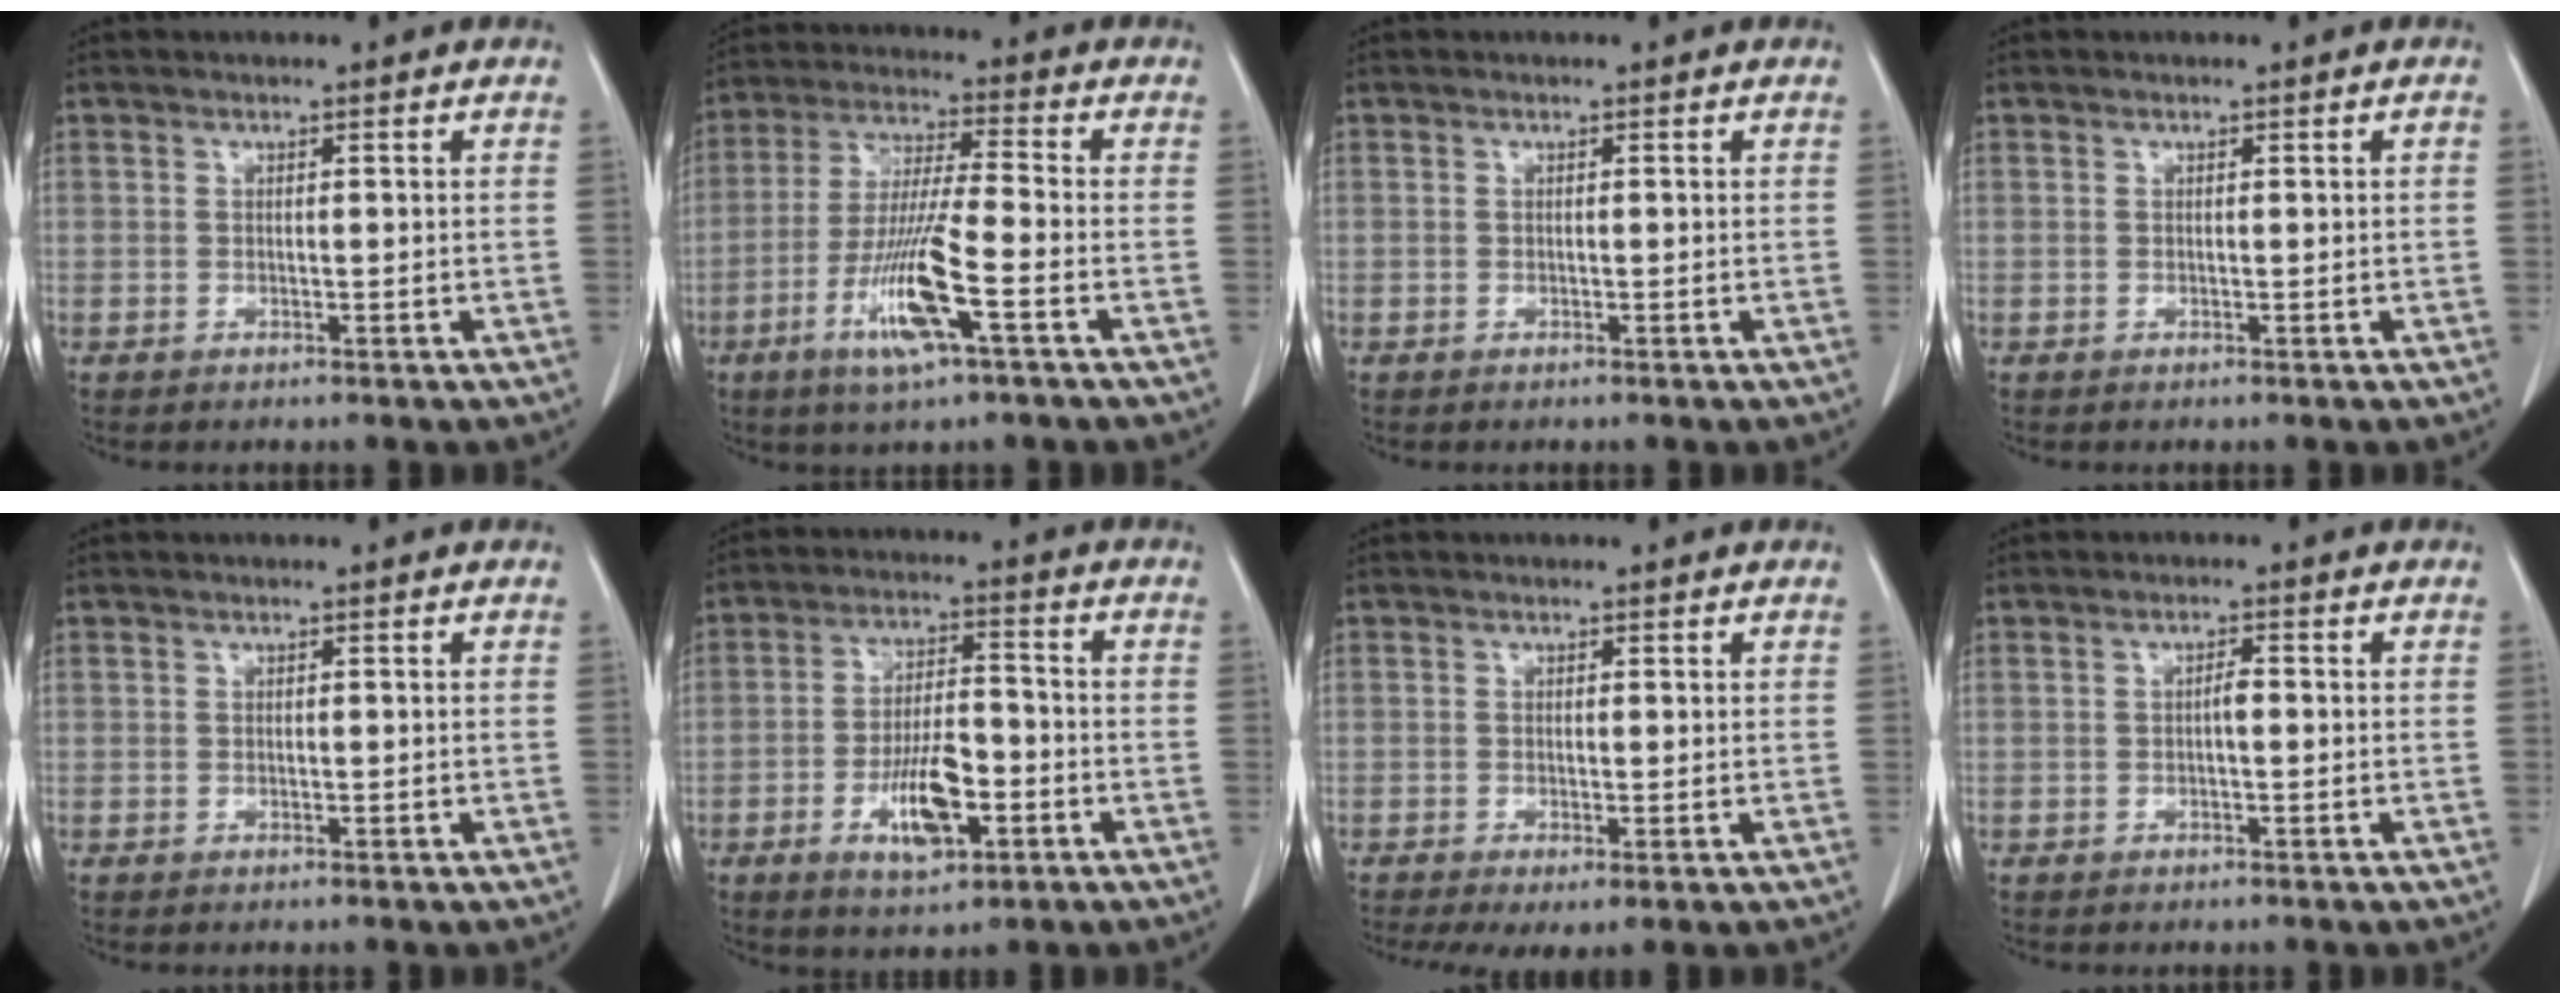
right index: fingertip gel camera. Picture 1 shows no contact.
{"total": 11.9, "force": [-4.8, 0.3, 10.9], "torque": [-0.219, -0.017, -0.090]}
{"total": 0.0}
{"total": 0.0}
{"total": 0.0}
{"total": 9.5, "force": [-3.5, 3.4, 8.2], "torque": [-0.154, 0.002, -0.055]}
{"total": 3.7, "force": [-1.5, 1.3, 3.1], "torque": [-0.055, -0.014, -0.022]}
{"total": 1.4, "force": [-0.1, 0.3, 1.4], "torque": [-0.027, 0.003, -0.003]}